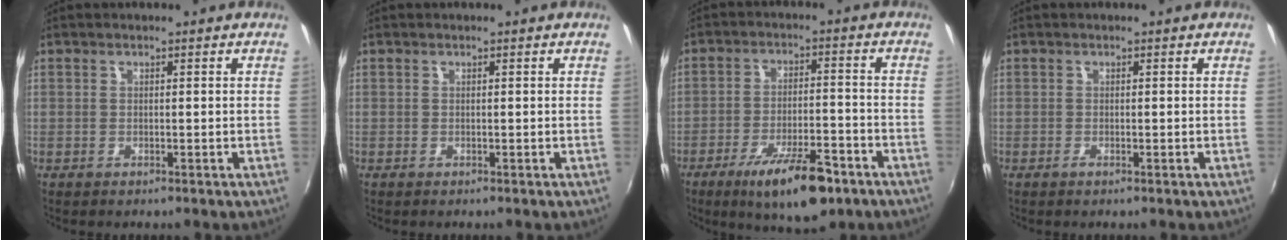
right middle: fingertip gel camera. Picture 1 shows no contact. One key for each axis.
{"total": 0.0}
{"total": 13.2, "fx": -8.4, "fy": 3.8, "fz": 9.5, "tx": -0.170, "ty": -0.016, "tz": -0.132}
{"total": 0.5, "fx": -0.4, "fy": 0.0, "fz": 0.4, "tx": -0.007, "ty": 0.000, "tz": -0.008}